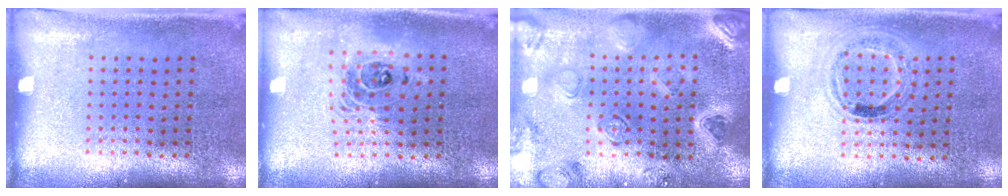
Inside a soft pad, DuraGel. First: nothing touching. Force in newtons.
{"total": 1.7, "press": 1.4, "slide": 0.9}
{"total": 2.3, "press": 2.3, "slide": 0.3}
{"total": 1.1, "press": 0.9, "slide": 0.6}